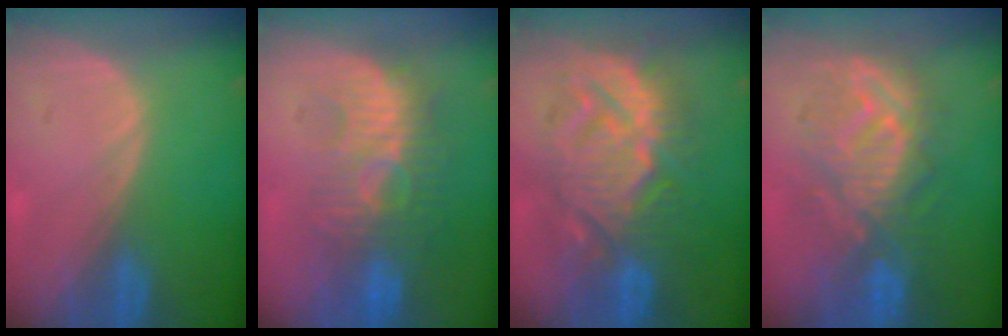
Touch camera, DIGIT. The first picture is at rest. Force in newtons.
{"total": 9.4, "press": 8.9, "slide": 2.9}
{"total": 12.0, "press": 11.9, "slide": 1.0}
{"total": 10.0, "press": 9.8, "slide": 1.4}